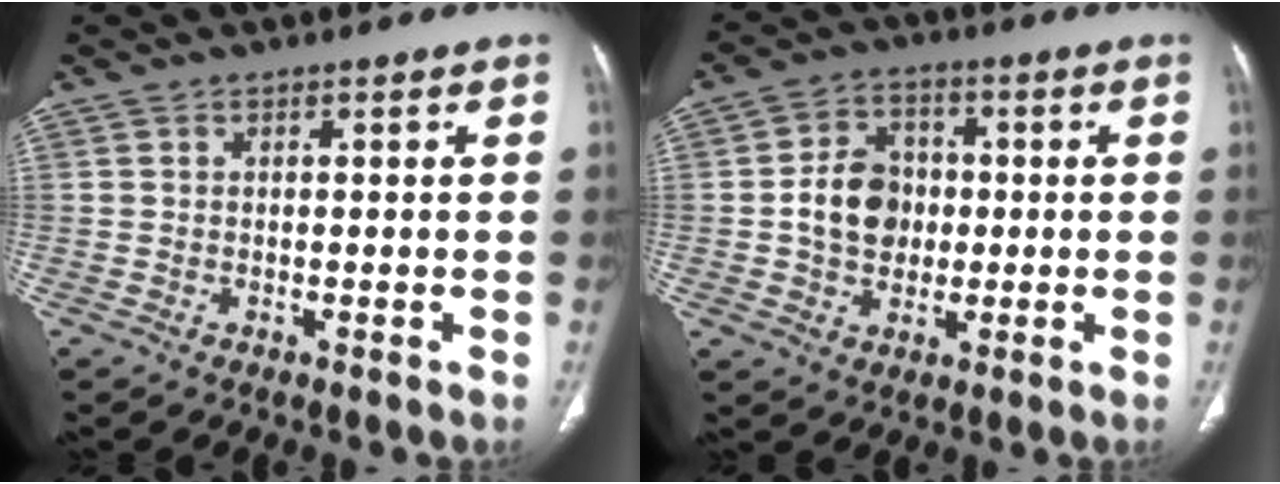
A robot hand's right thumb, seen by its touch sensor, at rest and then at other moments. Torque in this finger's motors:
{"motor_torque": [1.23, 1.55, 0.90, -0.64, 0.06]}